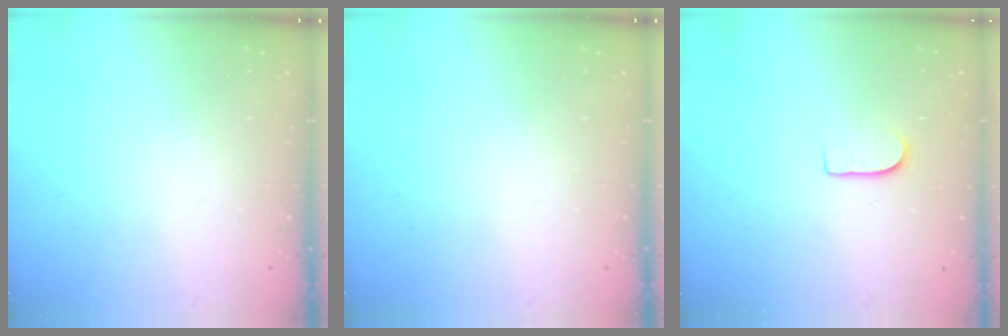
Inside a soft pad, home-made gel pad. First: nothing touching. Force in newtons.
{"total": 0.0}
{"total": 5.8, "press": 5.8, "slide": 0.5}